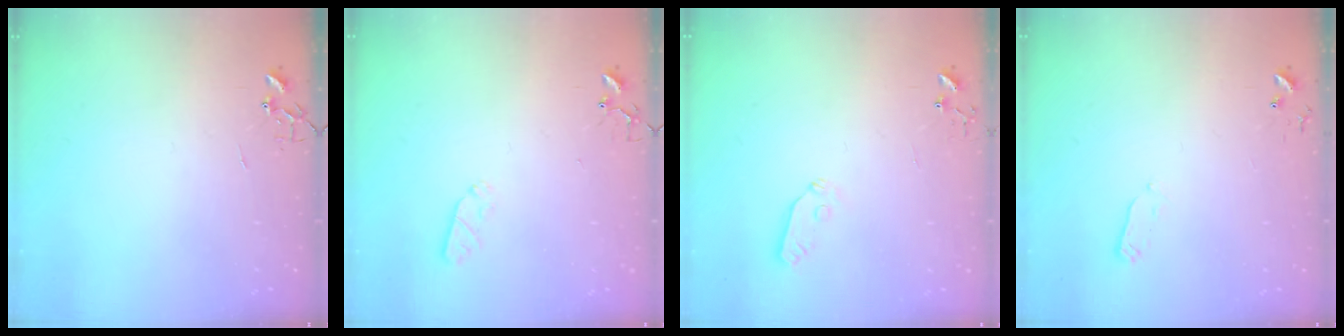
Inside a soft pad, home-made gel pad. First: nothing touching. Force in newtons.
{"total": 4.2, "press": 4.1, "slide": 1.0}
{"total": 3.8, "press": 3.8, "slide": 0.6}
{"total": 2.7, "press": 2.6, "slide": 0.4}